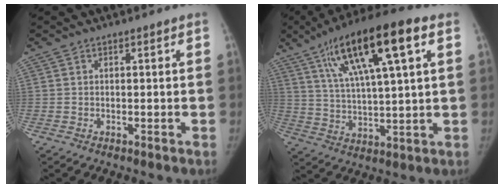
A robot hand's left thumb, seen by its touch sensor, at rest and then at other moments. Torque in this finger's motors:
{"motor_torque": [0.17, -0.01, 1.84, -0.94, 0.16]}